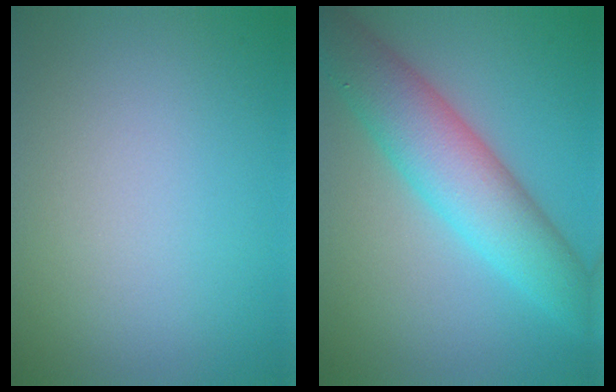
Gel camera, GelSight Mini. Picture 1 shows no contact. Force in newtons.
{"total": 7.4, "press": 7.4, "slide": 0.4}